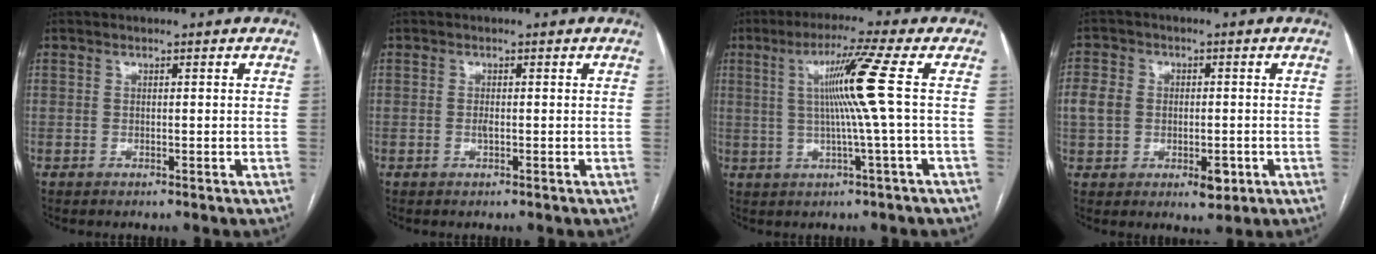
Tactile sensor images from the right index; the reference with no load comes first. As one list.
[{"total": 0.6, "force": [-0.1, 0.1, 0.6], "torque": [-0.014, -0.001, -0.003]}, {"total": 8.6, "force": [1.1, -2.5, 8.2], "torque": [-0.142, 0.006, 0.029]}, {"total": 7.5, "force": [-1.4, 5.4, 5.0], "torque": [-0.085, 0.010, -0.016]}]